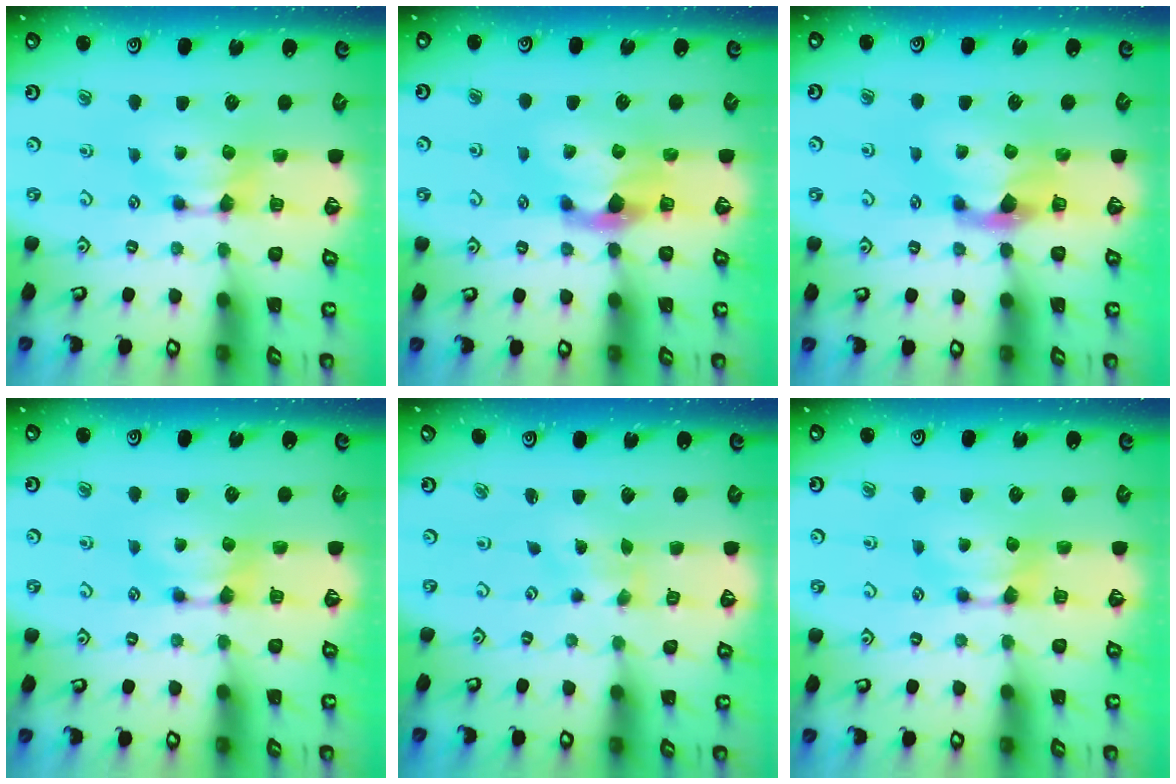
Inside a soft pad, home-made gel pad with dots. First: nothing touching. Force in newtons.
{"total": 2.9, "press": 2.6, "slide": 1.4}
{"total": 2.3, "press": 1.9, "slide": 1.2}
{"total": 0.0}
{"total": 2.9, "press": 2.8, "slide": 1.0}
{"total": 0.0}